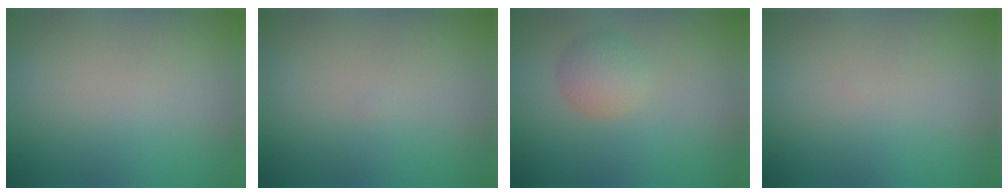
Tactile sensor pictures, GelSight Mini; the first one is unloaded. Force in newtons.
{"total": 0.0}
{"total": 2.3, "press": 2.3, "slide": 0.1}
{"total": 0.0}